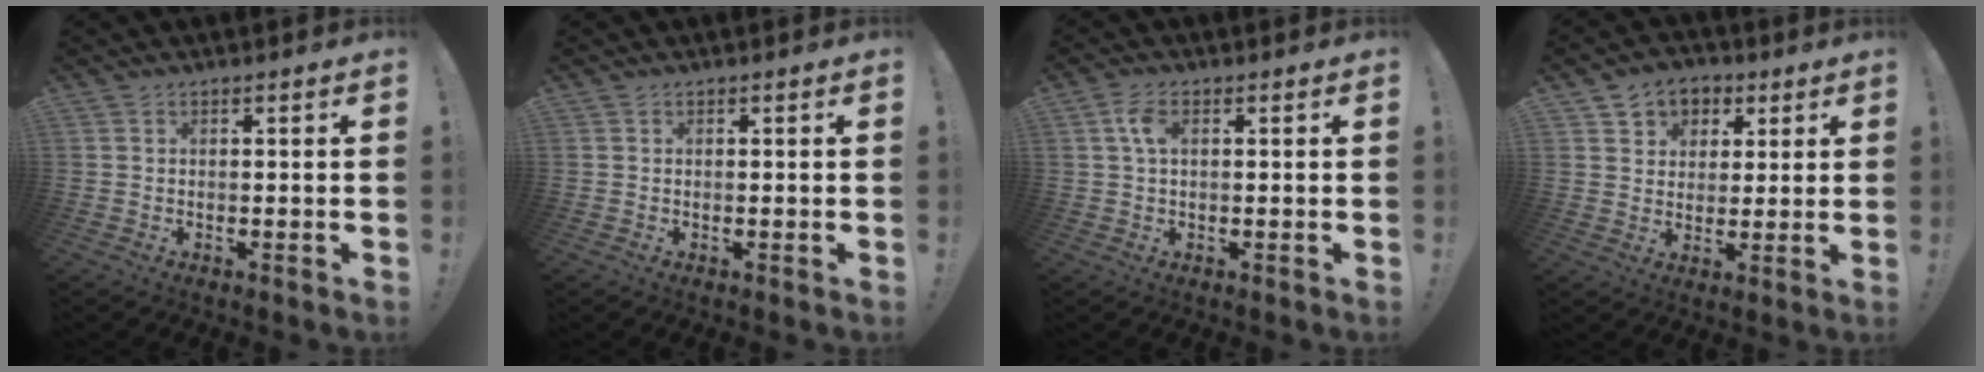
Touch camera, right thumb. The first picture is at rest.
{"total": 0.0}
{"total": 4.5, "force": [1.1, 2.3, 3.7], "torque": [-0.067, 0.006, 0.017]}
{"total": 7.1, "force": [2.9, 6.3, 1.8], "torque": [-0.017, -0.016, 0.056]}